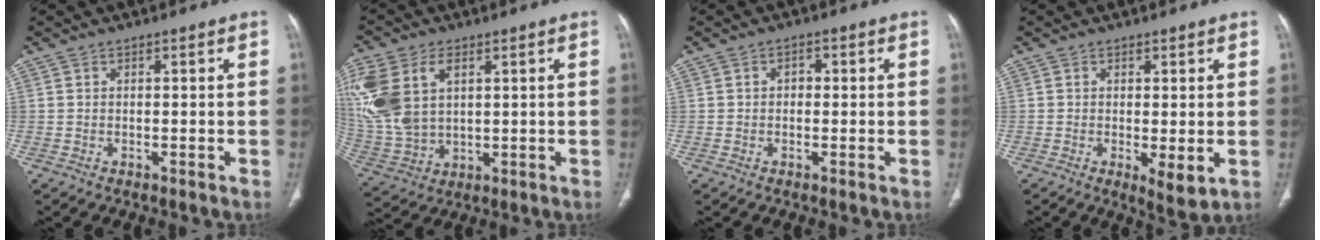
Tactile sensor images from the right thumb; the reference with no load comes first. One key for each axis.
{"total": 18.0, "fx": 5.4, "fy": 11.8, "fz": 12.5, "tx": -0.300, "ty": -0.004, "tz": 0.114}
{"total": 1.6, "fx": 0.0, "fy": 1.3, "fz": 1.0, "tx": -0.008, "ty": 0.007, "tz": -0.003}
{"total": 4.5, "fx": -0.8, "fy": 1.4, "fz": 4.2, "tx": -0.070, "ty": -0.019, "tz": -0.011}